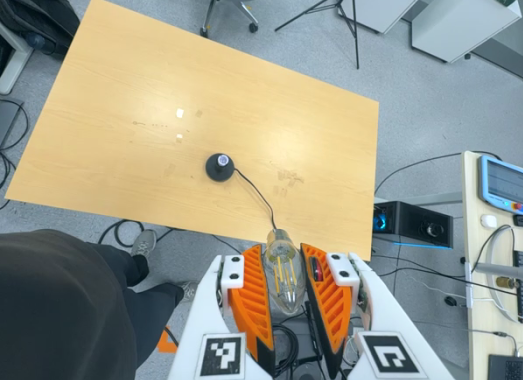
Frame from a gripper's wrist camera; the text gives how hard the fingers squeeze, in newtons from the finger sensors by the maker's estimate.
{"total": 9.9, "left": 9.8, "right": 10.1}